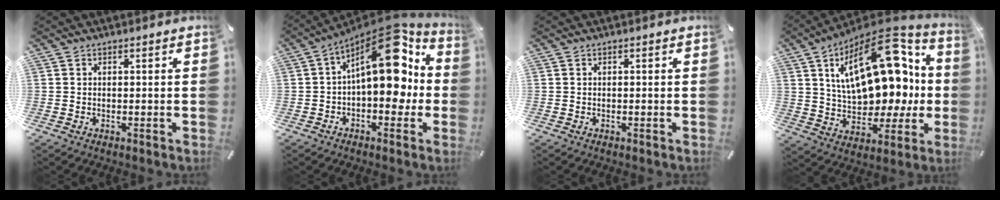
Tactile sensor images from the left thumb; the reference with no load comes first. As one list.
[{"total": 19.8, "force": [5.4, 10.0, 16.2], "torque": [-0.234, -0.044, 0.088]}, {"total": 0.0}, {"total": 24.4, "force": [7.3, 14.1, 18.5], "torque": [-0.290, -0.034, 0.130]}]